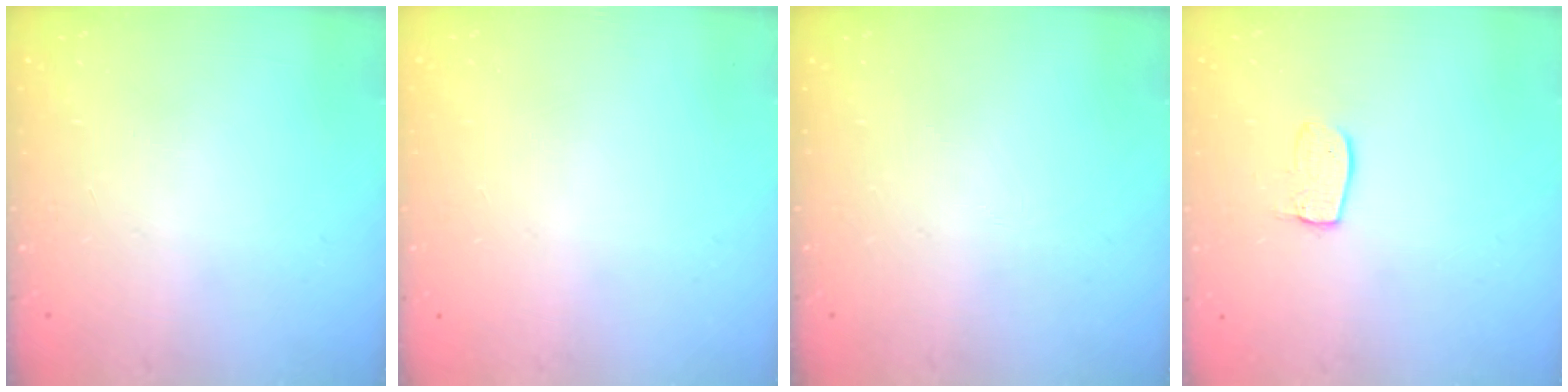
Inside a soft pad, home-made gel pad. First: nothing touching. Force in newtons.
{"total": 0.5, "press": 0.5, "slide": 0.1}
{"total": 0.0}
{"total": 7.1, "press": 7.1, "slide": 0.3}